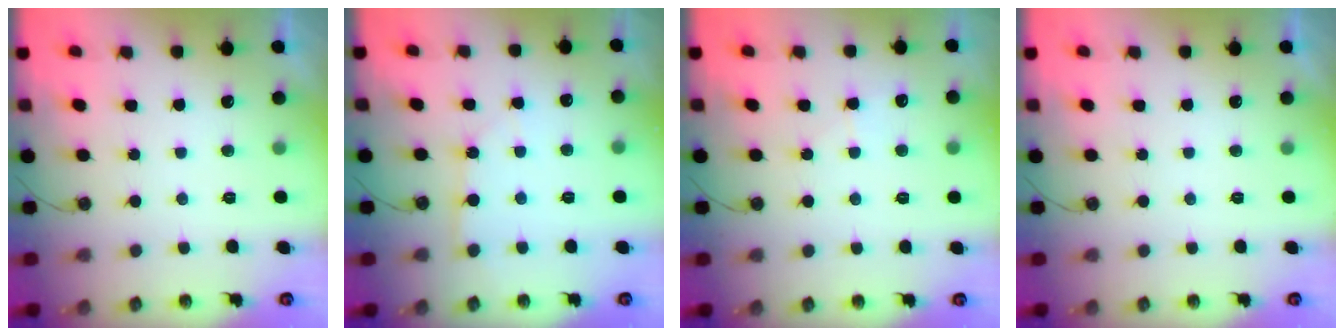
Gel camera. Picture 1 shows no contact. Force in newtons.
{"total": 3.6, "press": 3.5, "slide": 0.5}
{"total": 4.6, "press": 4.5, "slide": 0.9}
{"total": 0.0}